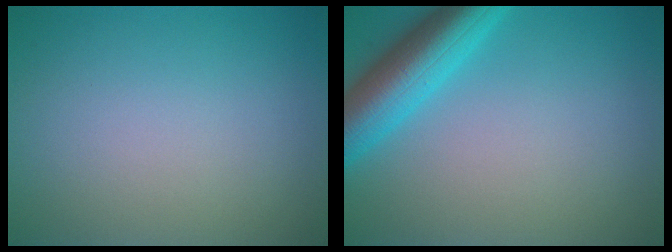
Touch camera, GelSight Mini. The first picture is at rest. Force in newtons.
{"total": 6.6, "press": 6.6, "slide": 0.3}